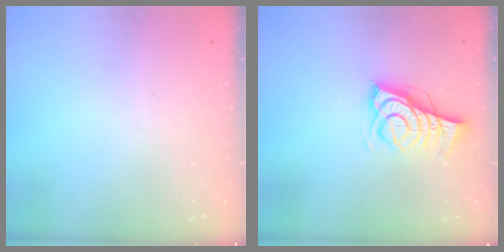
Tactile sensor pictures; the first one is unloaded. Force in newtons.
{"total": 9.0, "press": 8.3, "slide": 3.2}